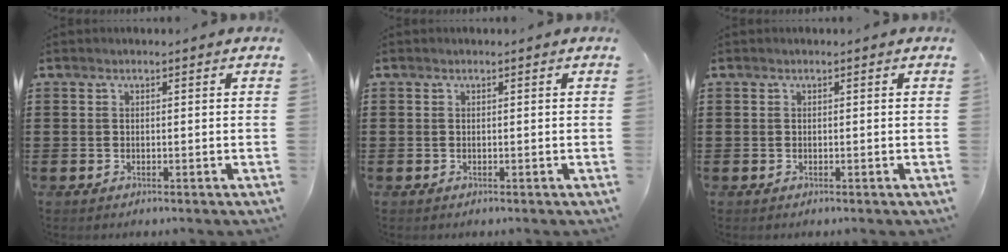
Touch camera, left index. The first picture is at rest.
{"total": 0.0}
{"total": 0.0}